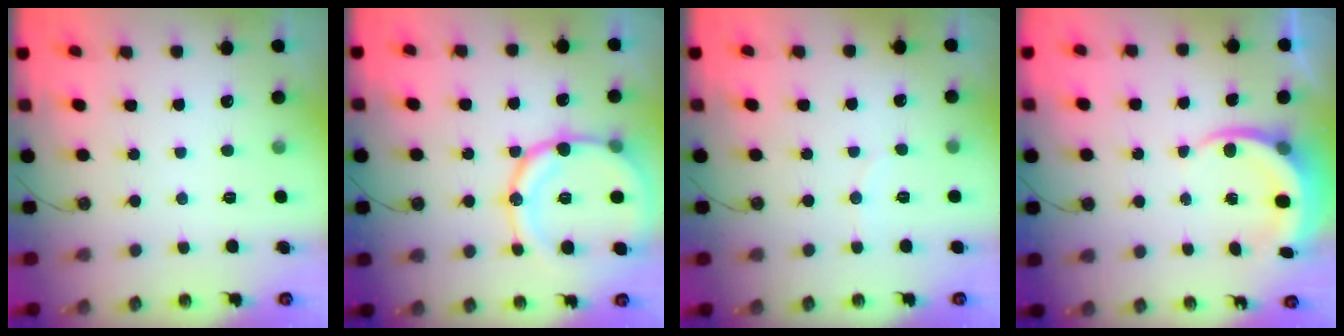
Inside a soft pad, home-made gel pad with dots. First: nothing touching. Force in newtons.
{"total": 18.3, "press": 18.0, "slide": 3.5}
{"total": 2.4, "press": 2.4, "slide": 0.2}
{"total": 6.5, "press": 6.4, "slide": 1.0}